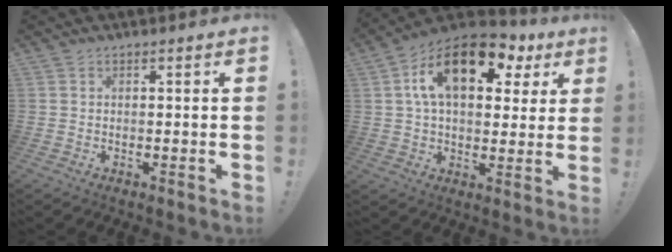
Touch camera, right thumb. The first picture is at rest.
{"total": 18.8, "force": [7.8, 9.7, 14.1], "torque": [-0.225, -0.025, 0.131]}